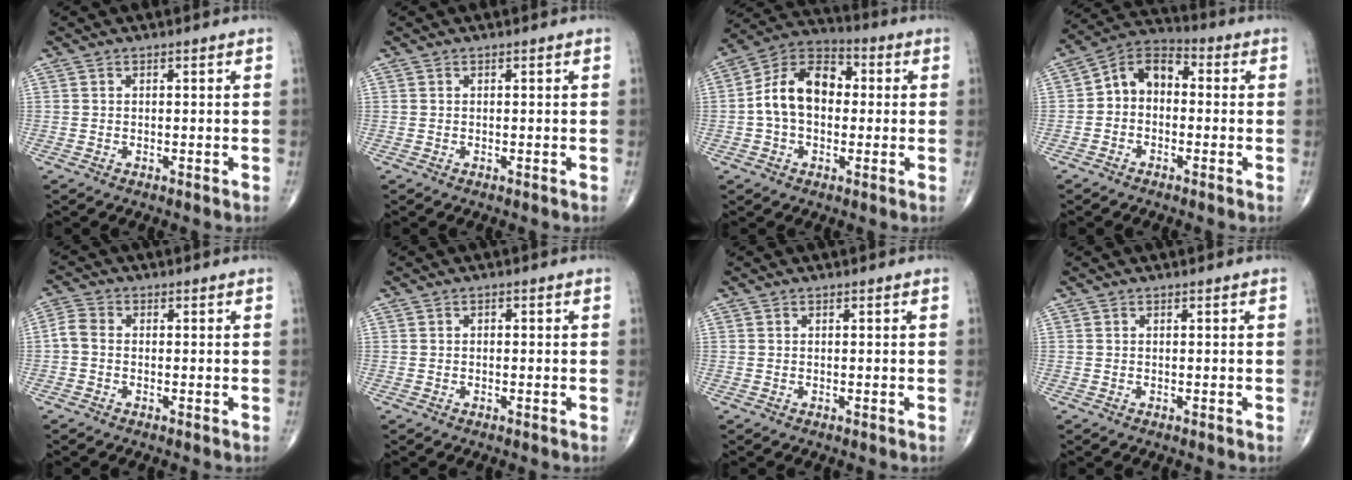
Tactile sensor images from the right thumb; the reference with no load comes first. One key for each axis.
{"total": 0.0}
{"total": 13.1, "fx": 0.4, "fy": 8.8, "fz": 9.7, "tx": -0.156, "ty": 0.034, "tz": -0.007}
{"total": 8.3, "fx": -0.3, "fy": 6.0, "fz": 5.7, "tx": -0.069, "ty": 0.034, "tz": -0.027}
{"total": 3.0, "fx": -0.5, "fy": 2.1, "fz": 2.1, "tx": -0.047, "ty": 0.008, "tz": -0.021}
{"total": 0.6, "fx": 0.0, "fy": 0.4, "fz": 0.5, "tx": -0.003, "ty": 0.002, "tz": -0.001}
{"total": 0.0}
{"total": 0.0}